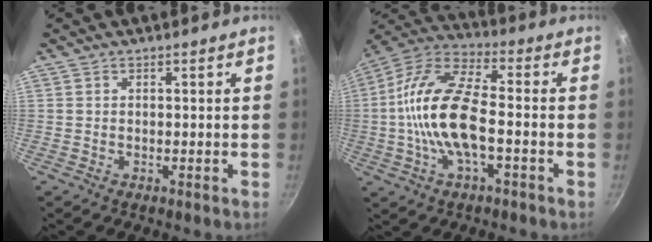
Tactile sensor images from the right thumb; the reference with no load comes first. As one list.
[{"total": 16.5, "force": [-2.3, 7.1, 14.7], "torque": [-0.277, 0.040, -0.062]}]